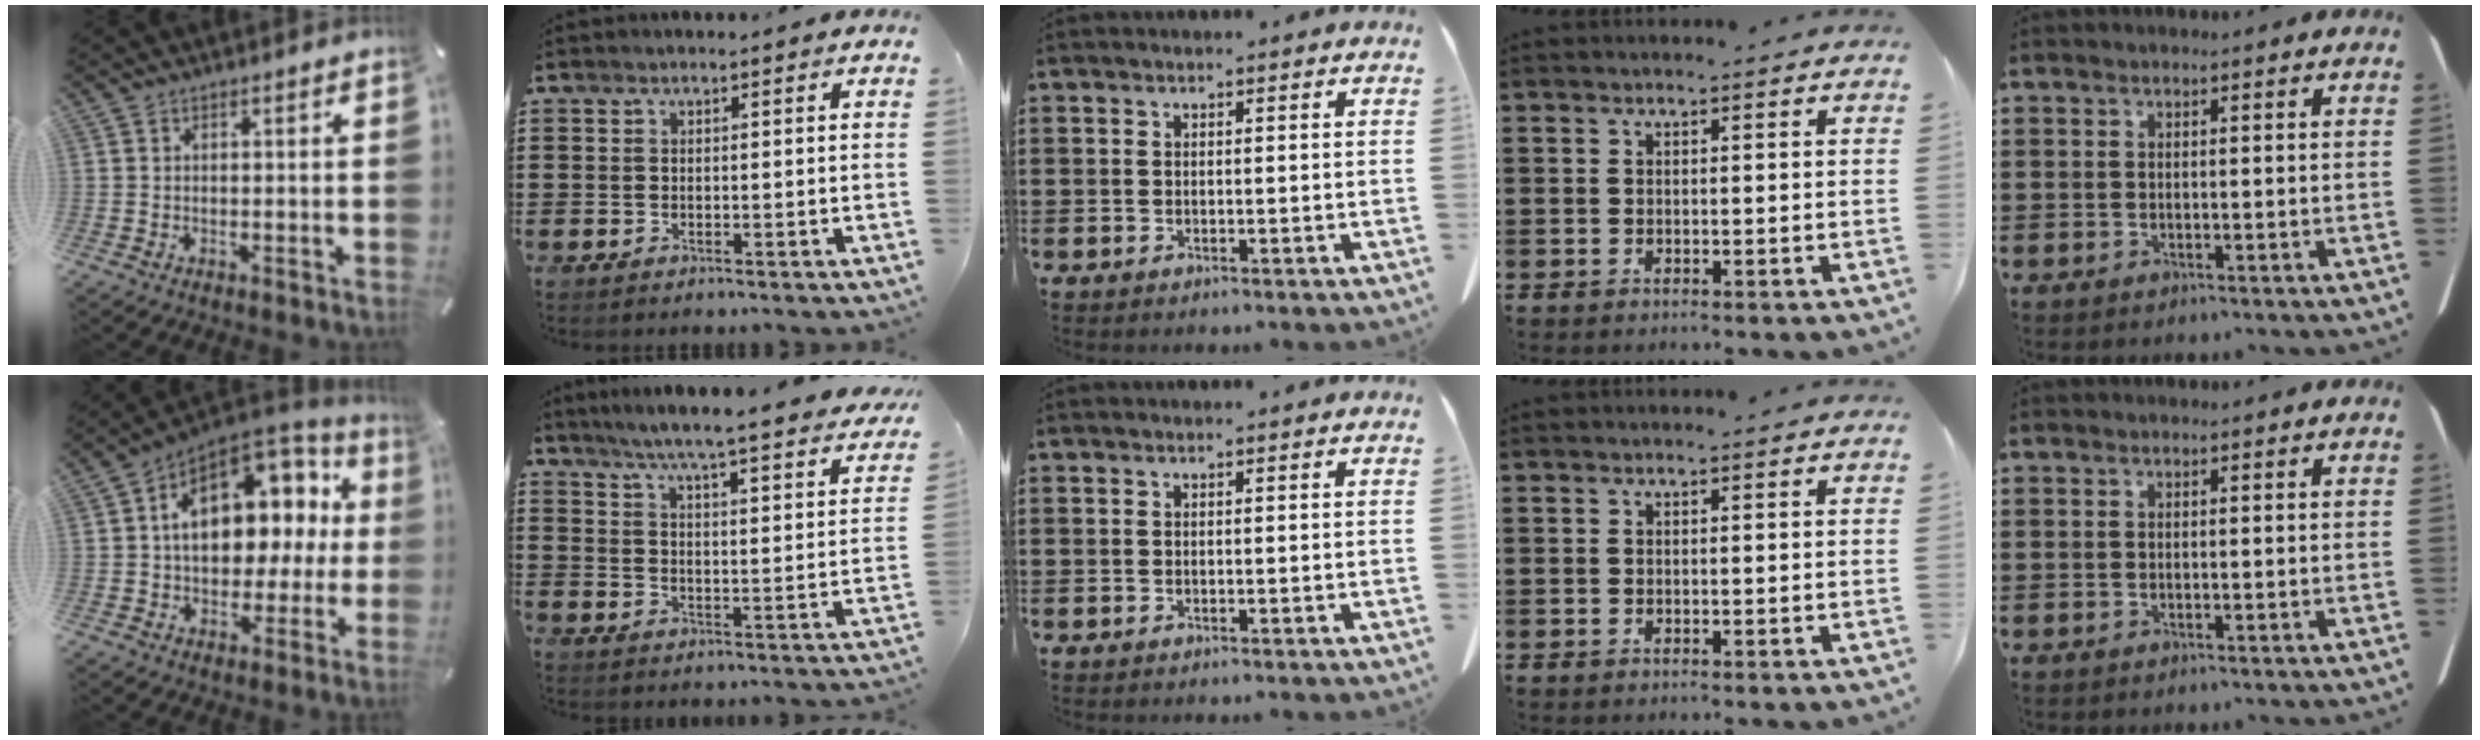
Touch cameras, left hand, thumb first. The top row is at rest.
{"thumb": {"total": 15.4, "force": [3.7, 10.7, 10.4], "torque": [-0.145, -0.024, 0.069]}, "index": {"total": 5.5, "force": [5.0, -0.9, 2.2], "torque": [-0.065, -0.042, 0.079]}}